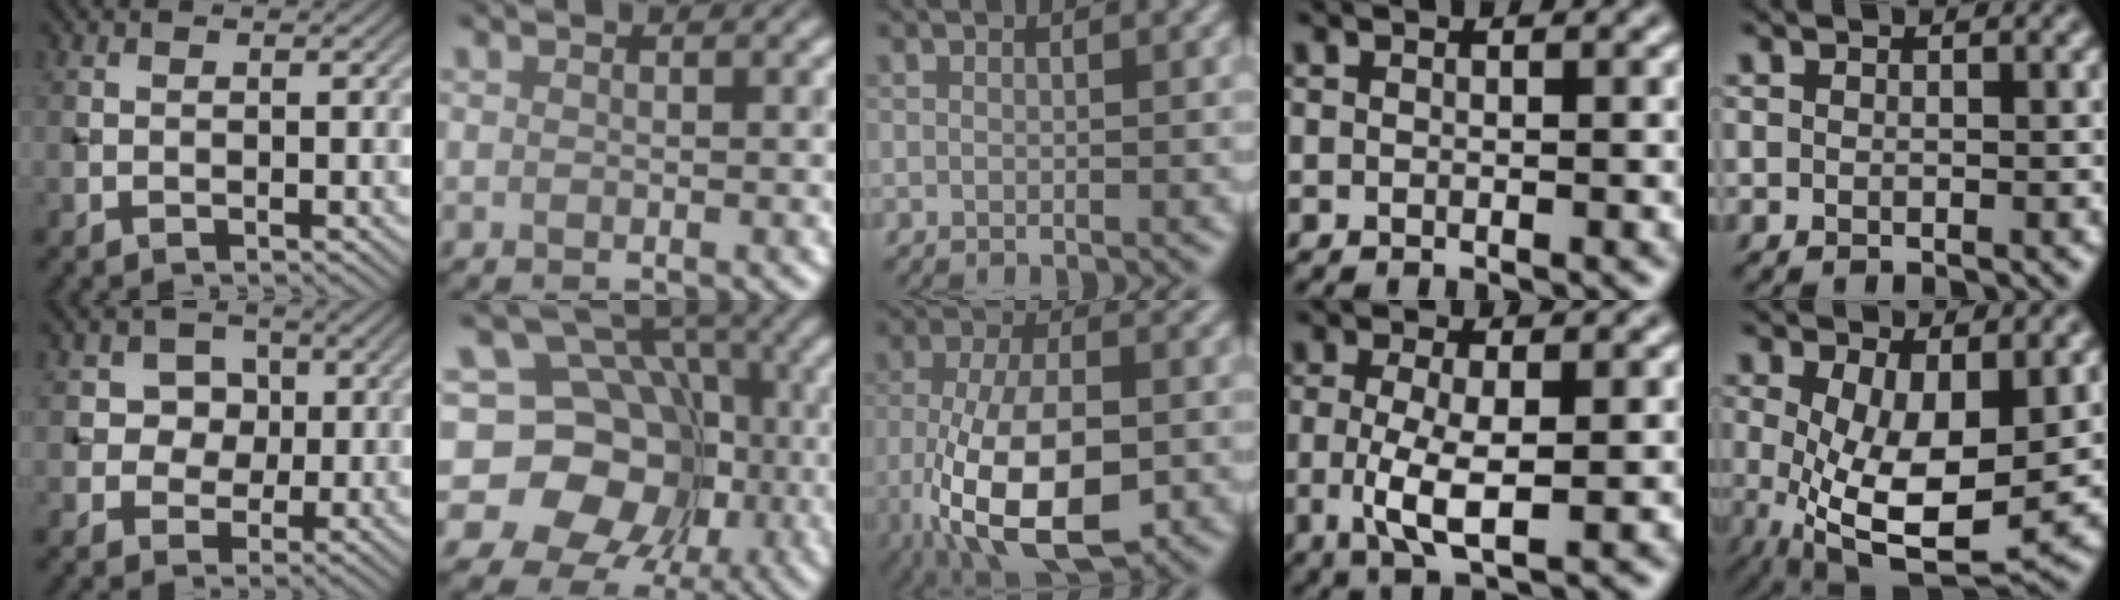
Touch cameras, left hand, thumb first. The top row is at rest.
{"thumb": {"total": 5.2, "force": [1.0, 4.8, 1.9], "torque": [-0.029, 0.008, 0.005]}, "index": {"total": 14.4, "force": [-2.1, 12.9, 6.0], "torque": [-0.098, 0.041, -0.063]}, "middle": {"total": 10.5, "force": [-3.5, 4.9, 8.6], "torque": [-0.178, -0.015, -0.059]}, "ring": {"total": 4.3, "force": [-0.5, 1.3, 4.0], "torque": [-0.089, -0.009, -0.009]}, "little": {"total": 8.9, "force": [-0.7, 4.1, 7.8], "torque": [-0.160, -0.020, 0.003]}}